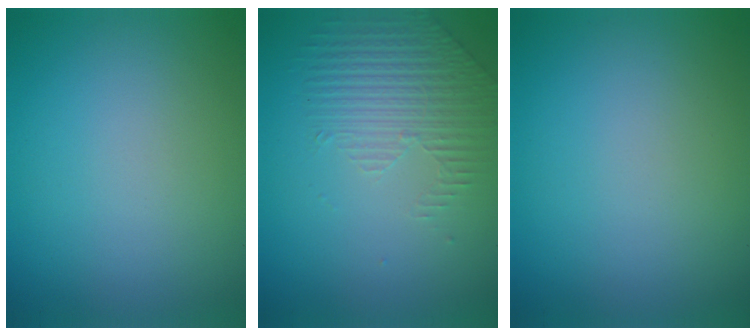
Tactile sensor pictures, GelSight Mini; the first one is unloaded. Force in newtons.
{"total": 1.7, "press": 1.3, "slide": 1.1}
{"total": 0.0}